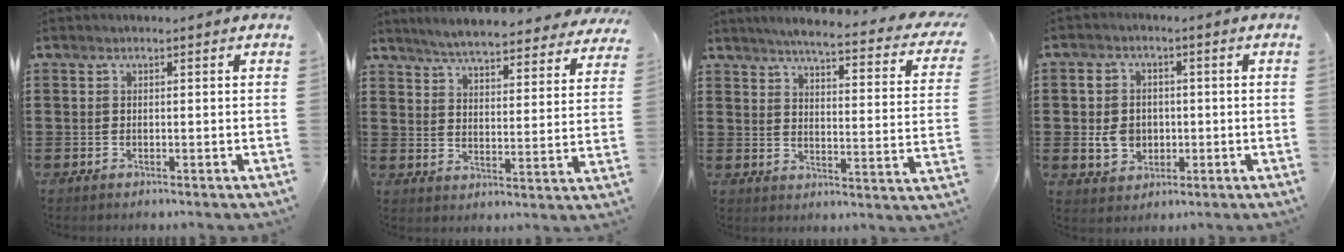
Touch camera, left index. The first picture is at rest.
{"total": 5.4, "force": [5.2, -0.1, 1.5], "torque": [-0.052, -0.033, 0.090]}
{"total": 4.7, "force": [4.1, -0.4, 2.4], "torque": [-0.058, -0.036, 0.060]}
{"total": 5.4, "force": [-0.6, 4.7, 2.6], "torque": [-0.072, 0.008, -0.014]}